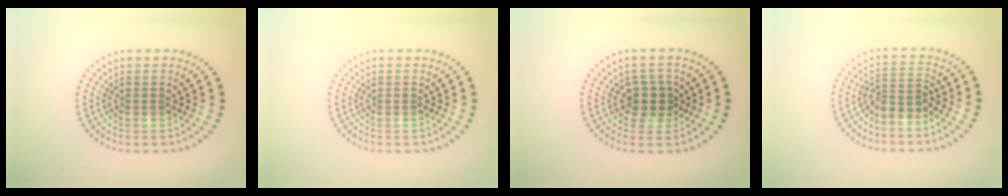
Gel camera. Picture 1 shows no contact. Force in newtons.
{"total": 0.0}
{"total": 2.5, "press": 2.2, "slide": 1.2}
{"total": 2.3, "press": 1.8, "slide": 1.4}